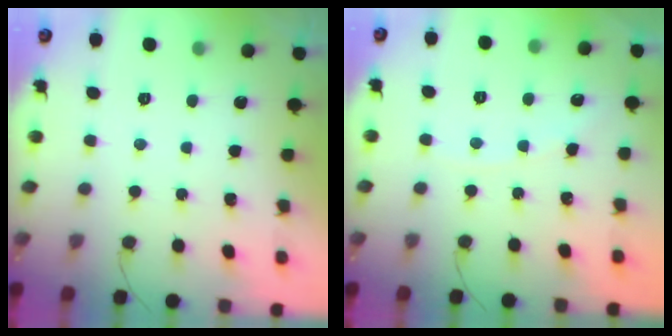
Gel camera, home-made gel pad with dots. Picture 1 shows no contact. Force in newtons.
{"total": 2.4, "press": 2.4, "slide": 0.4}